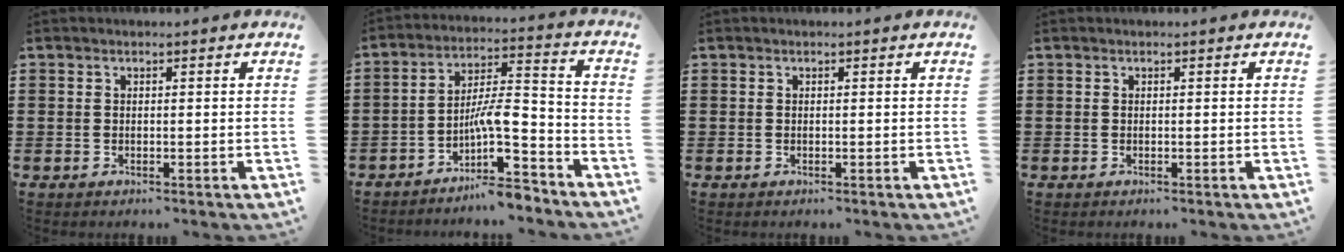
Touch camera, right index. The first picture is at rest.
{"total": 9.2, "force": [-5.9, 2.2, 6.6], "torque": [-0.122, -0.002, -0.114]}
{"total": 0.0}
{"total": 0.0}